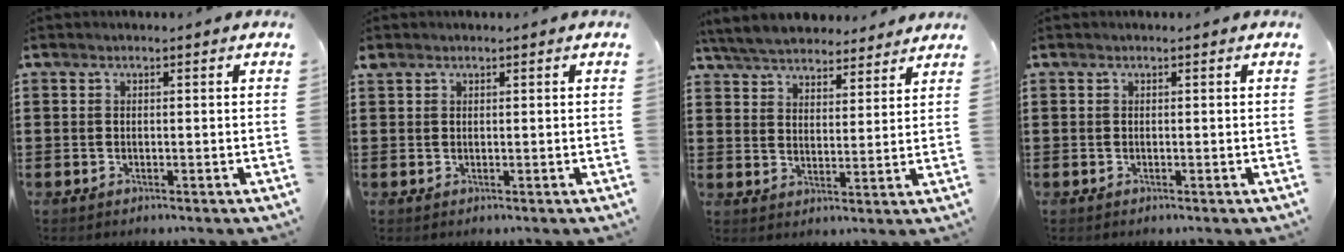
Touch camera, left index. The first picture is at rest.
{"total": 0.8, "force": [0.6, 0.4, 0.2], "torque": [-0.005, 0.003, 0.012]}
{"total": 5.6, "force": [5.4, 1.2, 0.9], "torque": [-0.043, -0.019, 0.097]}
{"total": 0.0}